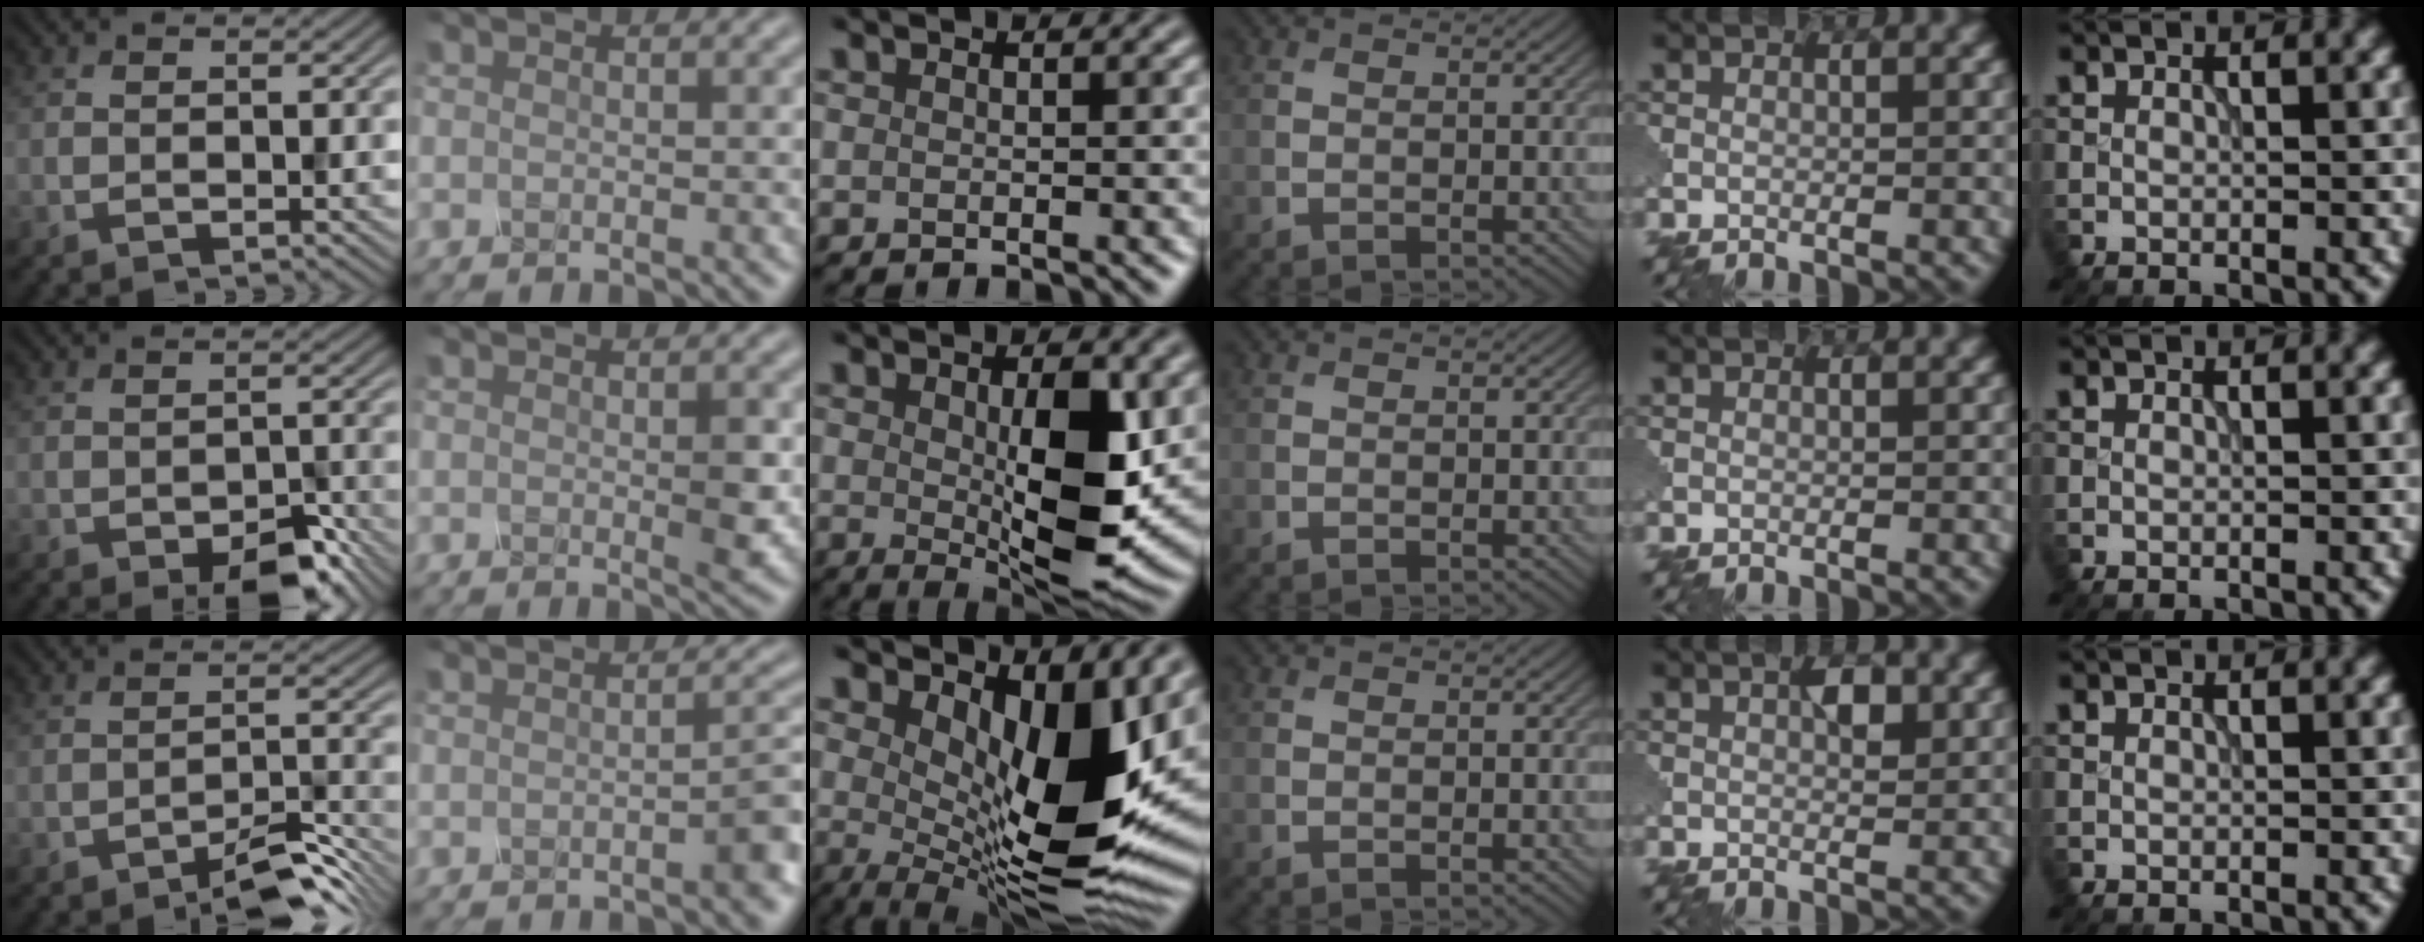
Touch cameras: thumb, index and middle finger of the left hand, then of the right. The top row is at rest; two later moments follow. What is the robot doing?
{"motion": "press", "object": "mechanical pencil"}